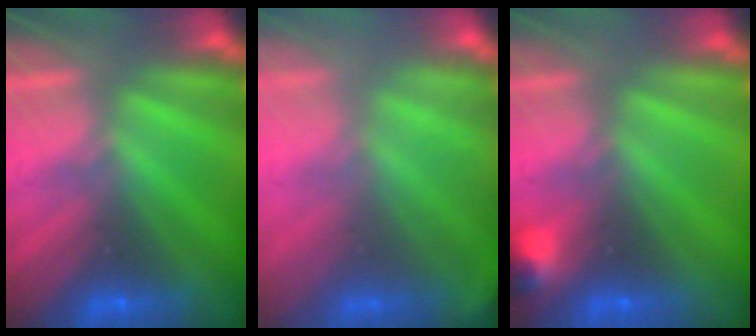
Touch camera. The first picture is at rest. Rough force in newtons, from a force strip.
{"total": 1.8}
{"total": 3.0}